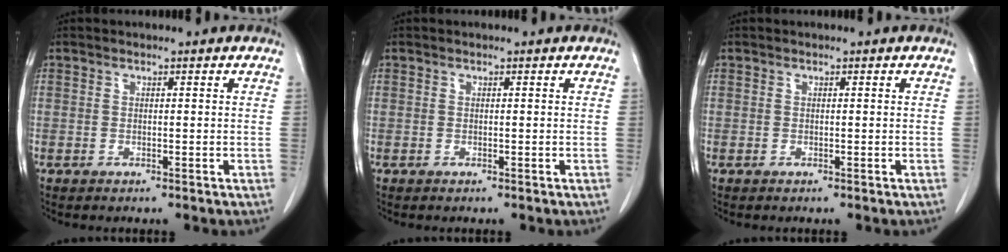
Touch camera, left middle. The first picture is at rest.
{"total": 0.0}
{"total": 0.0}